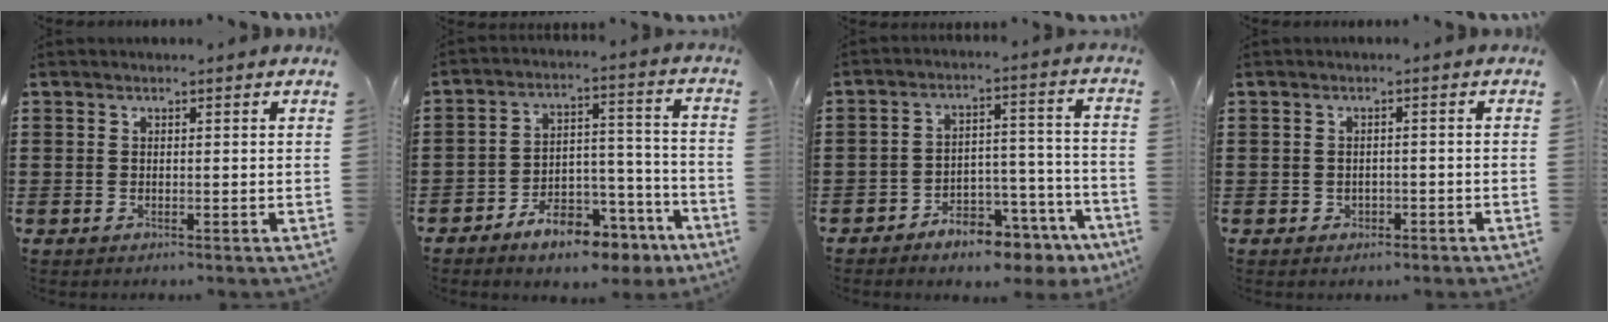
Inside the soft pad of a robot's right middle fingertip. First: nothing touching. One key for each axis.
{"total": 8.6, "fx": -7.1, "fy": 3.3, "fz": 3.7, "tx": -0.062, "ty": 0.030, "tz": -0.130}
{"total": 6.4, "fx": -6.0, "fy": 1.7, "fz": 1.8, "tx": -0.026, "ty": 0.021, "tz": -0.112}
{"total": 1.1, "fx": -0.7, "fy": 0.8, "fz": 0.2, "tx": -0.008, "ty": 0.001, "tz": -0.016}